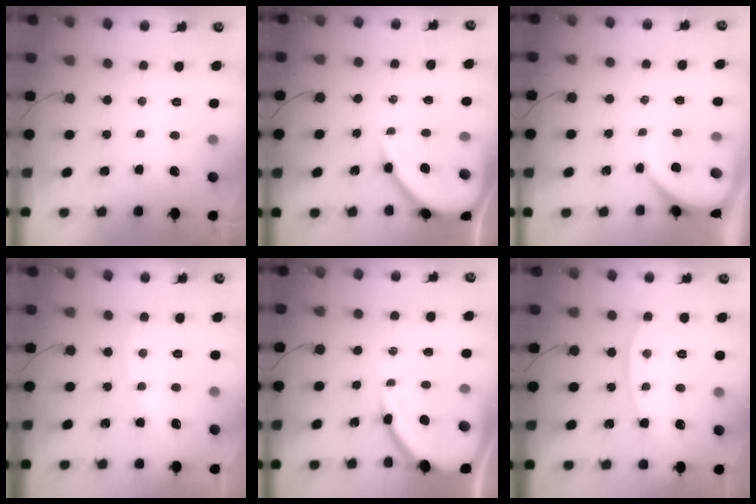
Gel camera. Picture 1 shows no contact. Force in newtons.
{"total": 12.3, "press": 12.3, "slide": 1.2}
{"total": 3.9, "press": 3.9, "slide": 0.6}
{"total": 2.0, "press": 2.0, "slide": 0.4}
{"total": 12.0, "press": 11.9, "slide": 1.5}
{"total": 10.5, "press": 10.4, "slide": 1.3}